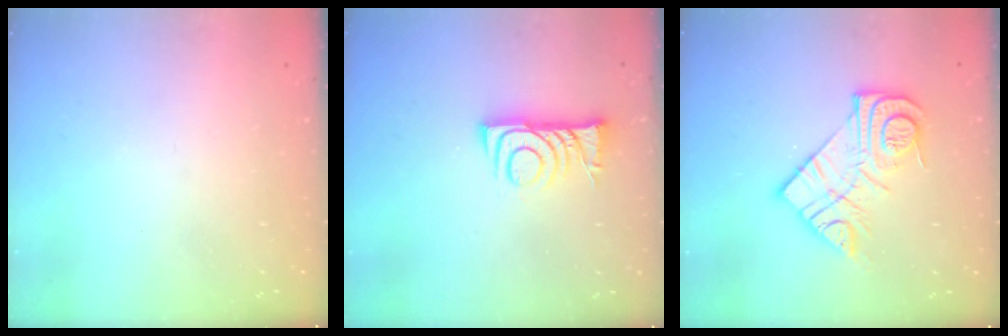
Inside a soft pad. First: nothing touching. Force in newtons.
{"total": 7.3, "press": 7.2, "slide": 0.9}
{"total": 14.6, "press": 14.6, "slide": 0.8}